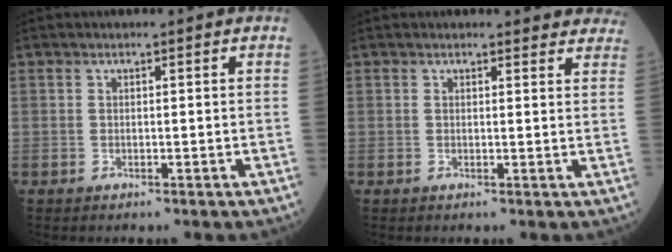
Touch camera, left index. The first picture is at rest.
{"total": 8.2, "force": [7.7, 2.4, 1.3], "torque": [0.020, -0.001, 0.057]}